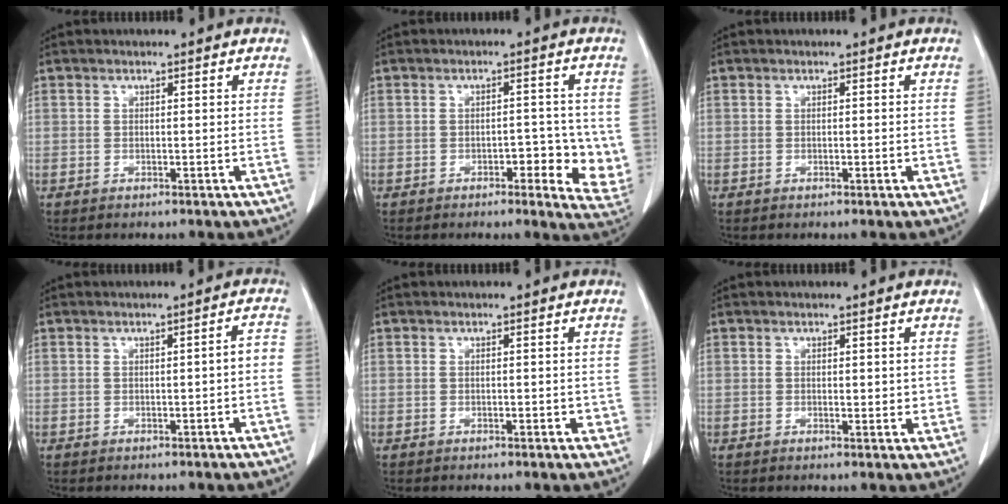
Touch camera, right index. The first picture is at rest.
{"total": 7.4, "force": [-1.4, 3.0, 6.6], "torque": [-0.068, -0.004, -0.015]}
{"total": 0.6, "force": [-0.1, 0.2, 0.5], "torque": [-0.008, 0.000, 0.001]}
{"total": 2.0, "force": [-0.6, 0.3, 1.9], "torque": [-0.019, 0.005, -0.009]}
{"total": 1.3, "force": [-0.1, 0.7, 1.1], "torque": [-0.012, 0.001, 0.000]}
{"total": 1.6, "force": [0.3, 0.8, 1.3], "torque": [-0.017, -0.004, 0.006]}